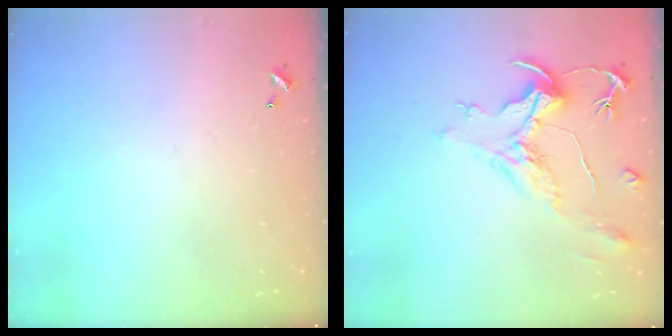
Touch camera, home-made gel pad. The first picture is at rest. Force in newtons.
{"total": 2.2, "press": 1.7, "slide": 1.4}